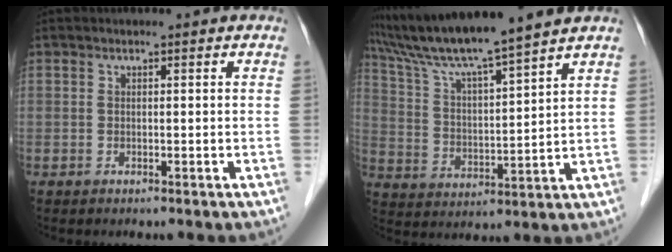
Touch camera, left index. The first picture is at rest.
{"total": 13.3, "force": [11.7, -1.7, 6.2], "torque": [-0.119, 0.012, 0.209]}